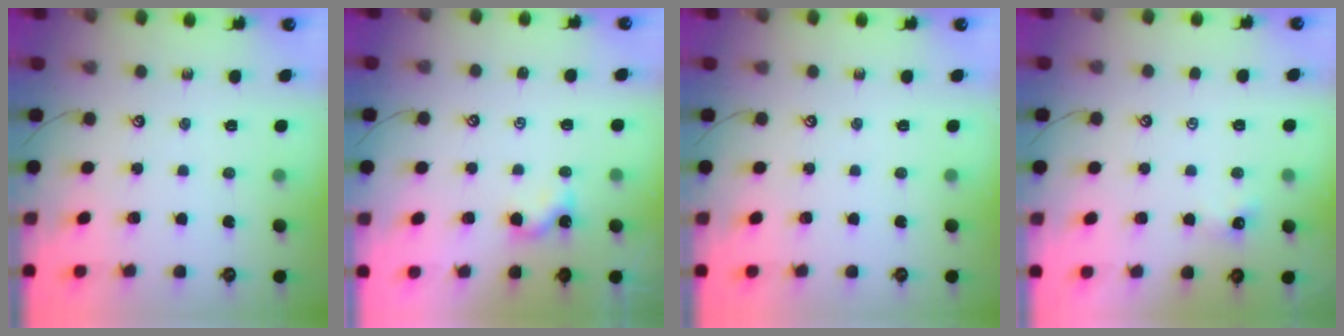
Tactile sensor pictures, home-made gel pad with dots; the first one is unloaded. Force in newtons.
{"total": 1.6, "press": 1.6, "slide": 0.4}
{"total": 0.0}
{"total": 0.0}